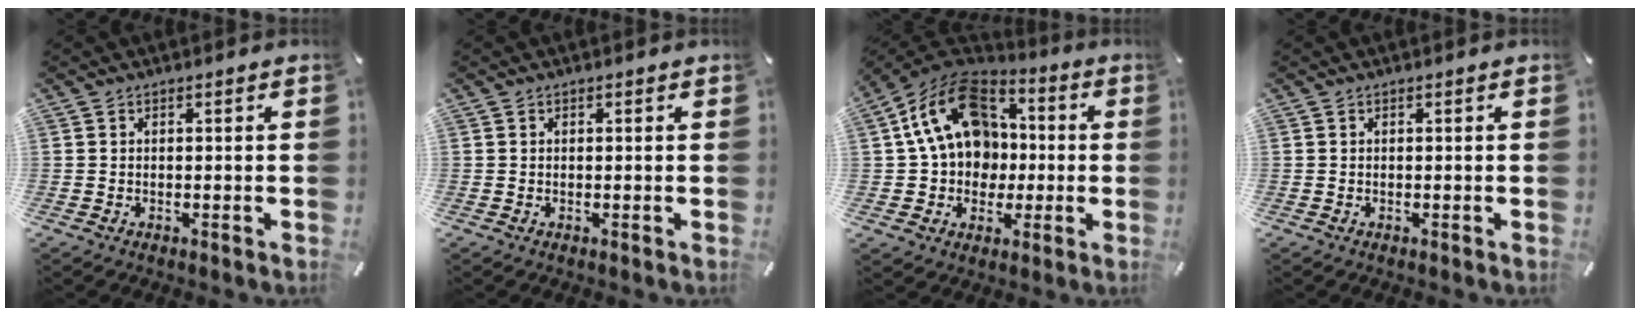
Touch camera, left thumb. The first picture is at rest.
{"total": 0.0}
{"total": 18.8, "force": [2.6, 15.3, 10.5], "torque": [-0.198, 0.000, 0.050]}
{"total": 0.0}